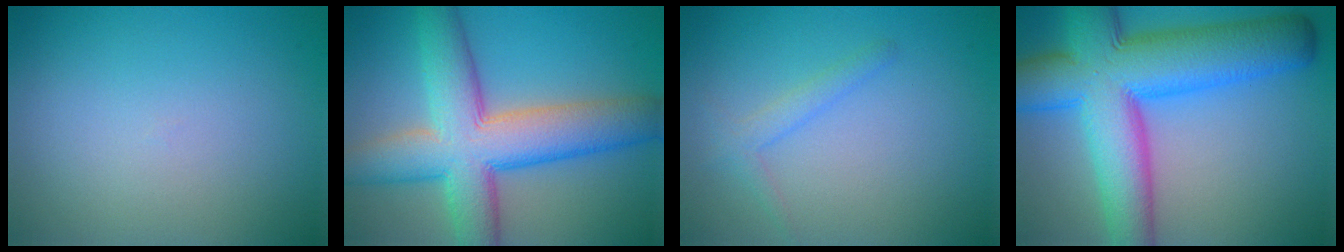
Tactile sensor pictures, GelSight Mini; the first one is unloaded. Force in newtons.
{"total": 10.5, "press": 10.5, "slide": 0.4}
{"total": 1.5, "press": 1.5, "slide": 0.1}
{"total": 13.4, "press": 13.4, "slide": 0.5}